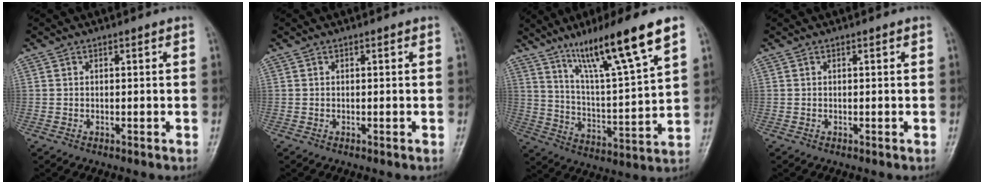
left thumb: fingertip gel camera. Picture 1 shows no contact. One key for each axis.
{"total": 0.0}
{"total": 17.8, "fx": 11.2, "fy": 1.6, "fz": 13.7, "tx": -0.225, "ty": -0.049, "tz": 0.196}
{"total": 0.0}